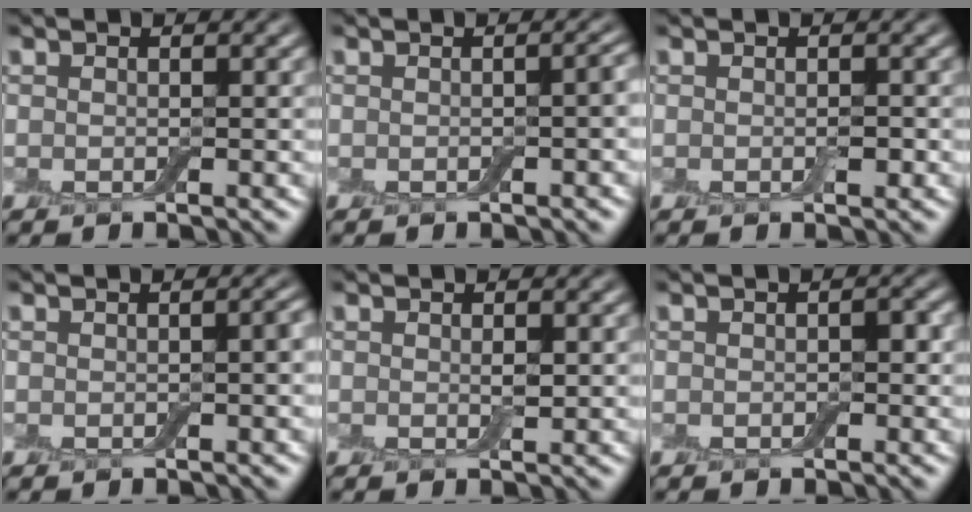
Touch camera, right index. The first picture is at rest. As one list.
[{"total": 1.4, "force": [-0.2, 0.3, 1.3], "torque": [-0.016, 0.003, -0.002]}, {"total": 0.6, "force": [-0.1, 0.3, 0.5], "torque": [-0.007, -0.001, 0.000]}, {"total": 1.1, "force": [-0.1, 0.1, 1.1], "torque": [-0.014, 0.004, 0.000]}, {"total": 0.6, "force": [0.1, 0.2, 0.6], "torque": [-0.010, -0.001, 0.001]}, {"total": 1.0, "force": [-0.1, 0.6, 0.8], "torque": [-0.010, 0.000, 0.000]}]